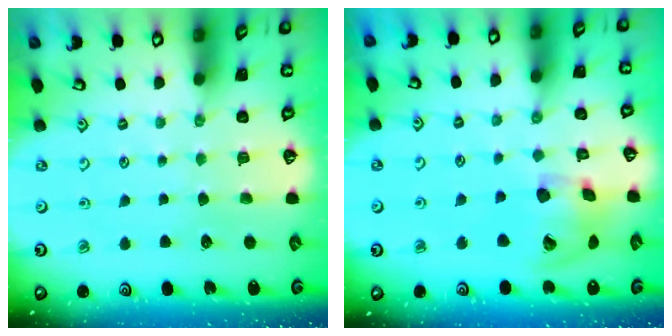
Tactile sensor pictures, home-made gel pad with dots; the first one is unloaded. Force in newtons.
{"total": 17.4, "press": 17.2, "slide": 2.6}